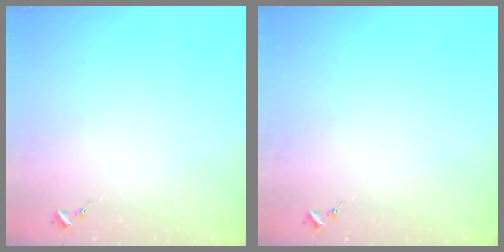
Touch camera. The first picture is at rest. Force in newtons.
{"total": 0.0}